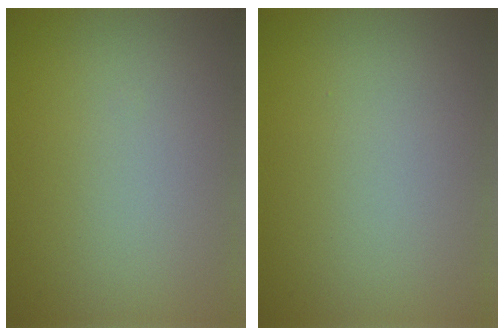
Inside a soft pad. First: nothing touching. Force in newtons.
{"total": 0.0}